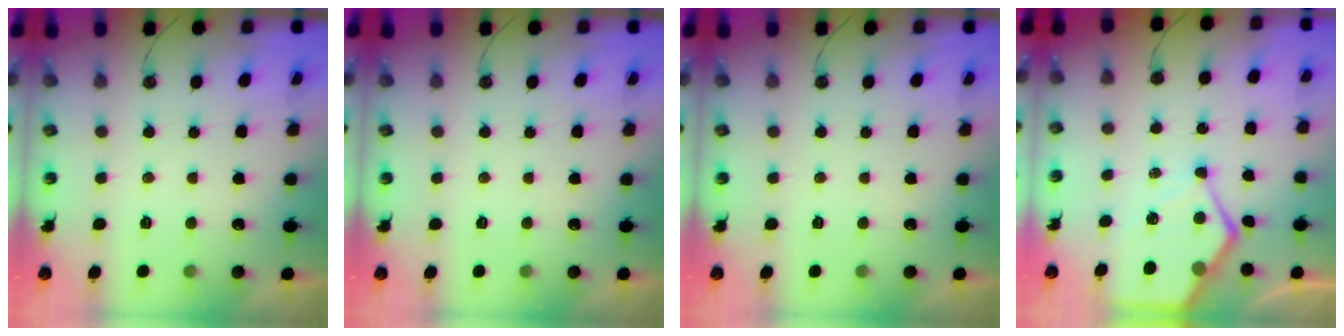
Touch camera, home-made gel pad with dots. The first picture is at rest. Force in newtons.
{"total": 0.0}
{"total": 0.0}
{"total": 10.8, "press": 10.7, "slide": 1.1}